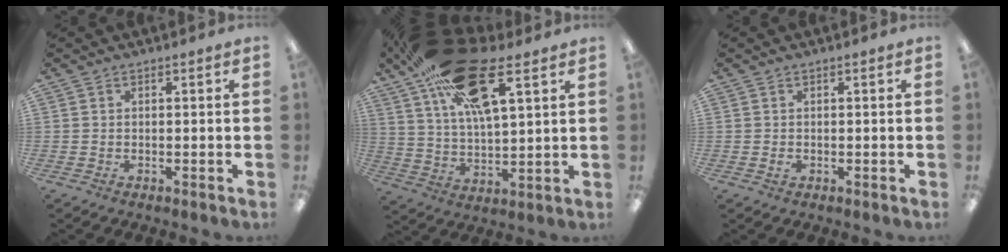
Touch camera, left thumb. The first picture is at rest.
{"total": 25.0, "force": [13.3, 10.3, 18.5], "torque": [-0.325, -0.036, 0.225]}
{"total": 0.9, "force": [-0.1, 0.6, 0.6], "torque": [-0.011, 0.002, -0.004]}